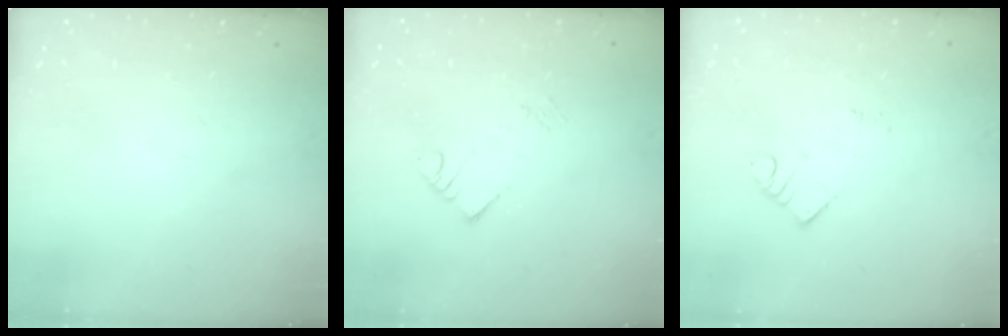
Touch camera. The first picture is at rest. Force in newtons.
{"total": 3.3, "press": 3.3, "slide": 0.2}
{"total": 2.7, "press": 2.7, "slide": 0.4}